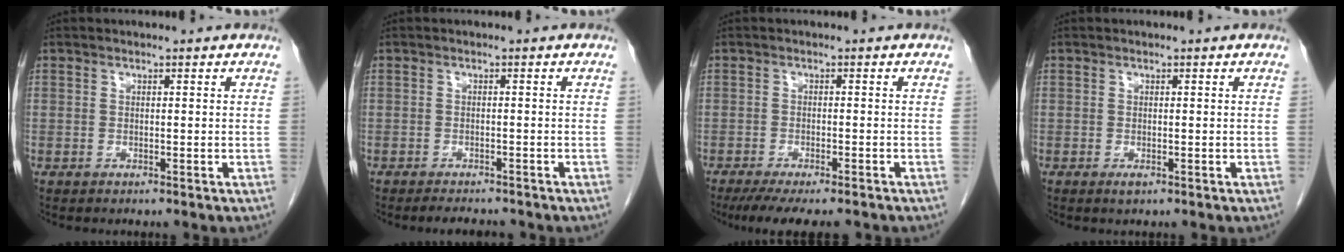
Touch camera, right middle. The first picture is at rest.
{"total": 3.5, "force": [-3.2, 1.0, 1.2], "torque": [-0.018, -0.005, -0.042]}
{"total": 10.0, "force": [-8.4, 1.8, 5.2], "torque": [-0.071, -0.013, -0.119]}
{"total": 0.8, "force": [-0.4, 0.3, 0.7], "torque": [-0.011, -0.001, -0.005]}